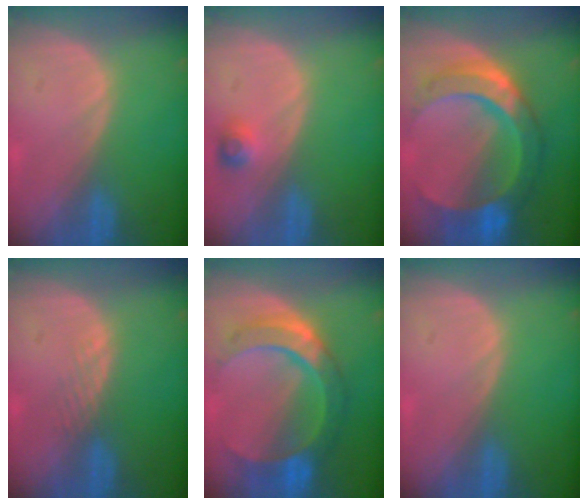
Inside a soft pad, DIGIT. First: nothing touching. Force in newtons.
{"total": 2.3, "press": 2.2, "slide": 0.7}
{"total": 11.0, "press": 11.0, "slide": 1.0}
{"total": 1.6, "press": 1.6, "slide": 0.1}
{"total": 9.5, "press": 9.5, "slide": 0.9}
{"total": 0.0}